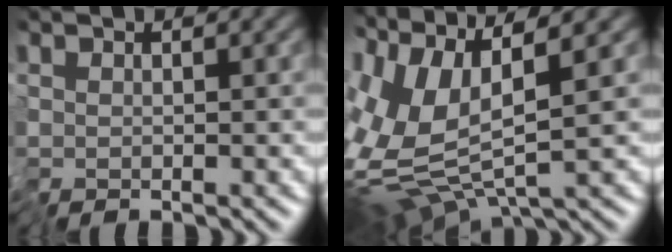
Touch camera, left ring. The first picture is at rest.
{"total": 8.2, "force": [0.9, 2.7, 7.7], "torque": [-0.181, -0.001, 0.019]}